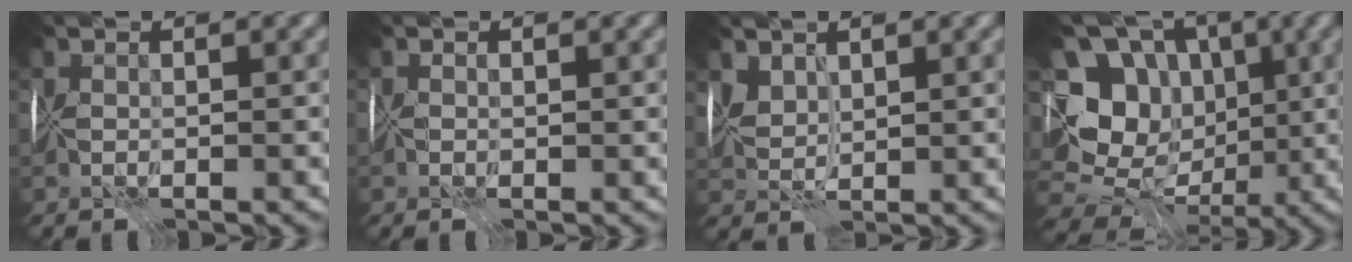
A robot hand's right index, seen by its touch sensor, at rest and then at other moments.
{"total": 0.0}
{"total": 1.9, "force": [1.8, -0.2, -0.2], "torque": [0.000, -0.003, 0.043]}
{"total": 12.2, "force": [1.8, 10.4, 6.1], "torque": [-0.129, 0.009, 0.034]}